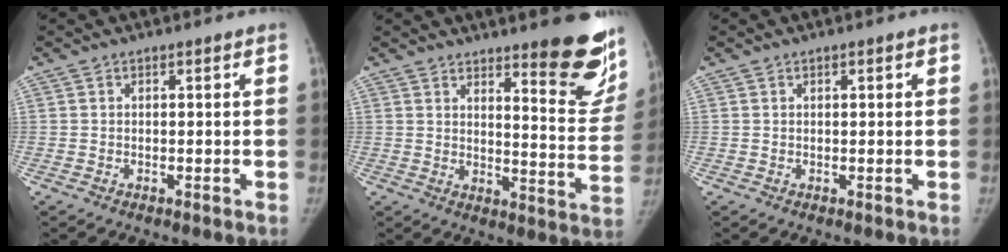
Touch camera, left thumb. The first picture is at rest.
{"total": 16.2, "force": [11.0, 3.8, 11.3], "torque": [-0.098, -0.093, 0.142]}
{"total": 1.0, "force": [0.4, 0.4, 0.9], "torque": [-0.009, 0.003, 0.004]}